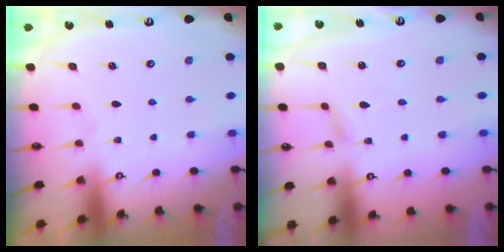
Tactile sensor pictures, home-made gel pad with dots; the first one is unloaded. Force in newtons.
{"total": 2.8, "press": 2.8, "slide": 0.4}